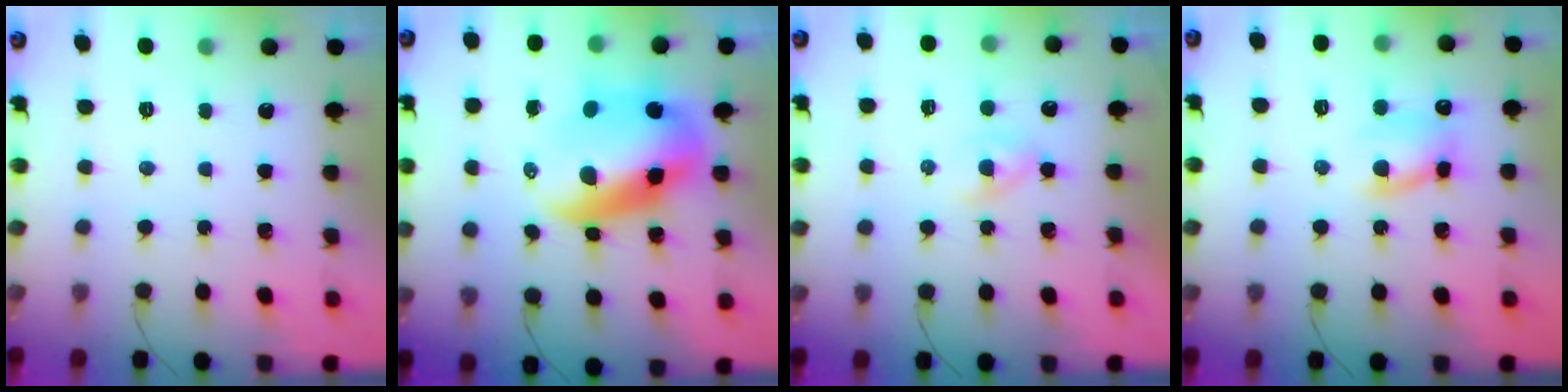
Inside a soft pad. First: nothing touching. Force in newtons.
{"total": 12.2, "press": 11.9, "slide": 2.8}
{"total": 1.9, "press": 1.6, "slide": 0.9}
{"total": 7.5, "press": 7.4, "slide": 1.4}